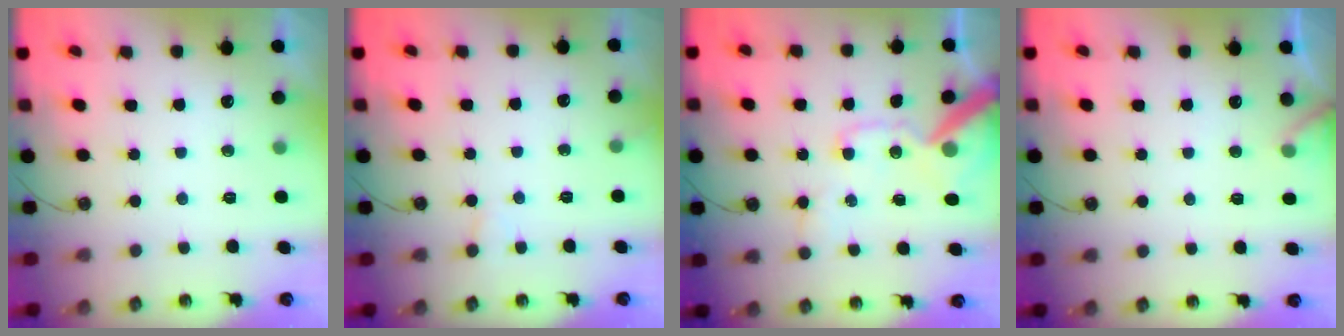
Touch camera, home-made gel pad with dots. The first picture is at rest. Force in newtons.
{"total": 5.1, "press": 5.0, "slide": 0.5}
{"total": 16.0, "press": 15.9, "slide": 2.3}
{"total": 5.3, "press": 5.3, "slide": 0.3}